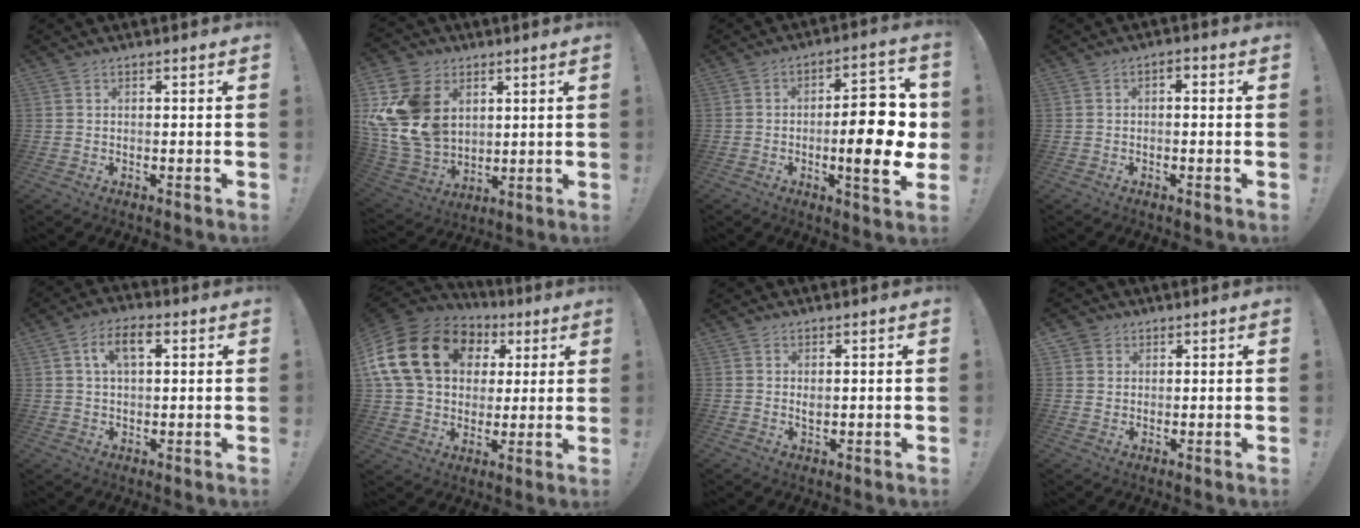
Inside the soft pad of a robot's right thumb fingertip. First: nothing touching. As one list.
[{"total": 19.1, "force": [5.4, 14.8, 10.8], "torque": [-0.227, -0.028, 0.108]}, {"total": 16.2, "force": [-1.5, 4.8, 15.4], "torque": [-0.202, 0.003, -0.023]}, {"total": 1.7, "force": [-1.2, 0.6, 1.1], "torque": [-0.016, 0.007, -0.022]}, {"total": 8.1, "force": [2.6, 4.6, 6.1], "torque": [-0.100, 0.011, 0.045]}, {"total": 23.5, "force": [6.9, 17.0, 14.7], "torque": [-0.274, -0.011, 0.148]}, {"total": 1.4, "force": [0.6, 0.7, 1.0], "torque": [-0.015, -0.002, 0.009]}, {"total": 3.5, "force": [1.8, 2.9, 0.4], "torque": [-0.002, -0.006, 0.032]}]